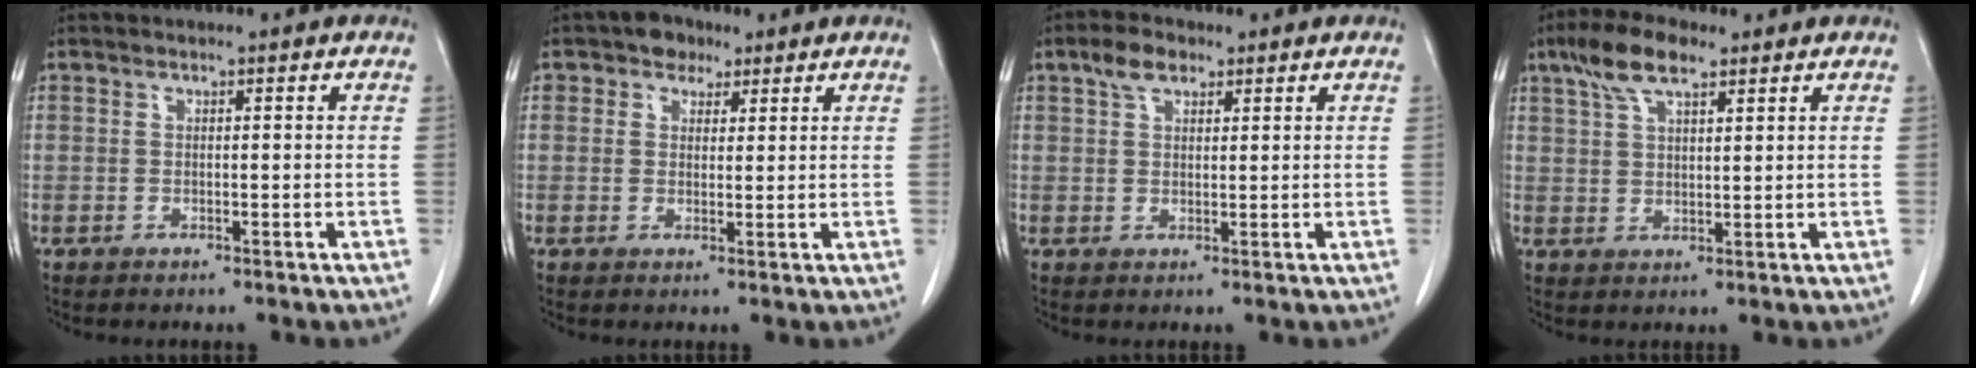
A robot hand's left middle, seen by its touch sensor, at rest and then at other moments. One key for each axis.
{"total": 3.4, "fx": 2.1, "fy": 2.4, "fz": 1.2, "tx": -0.021, "ty": 0.010, "tz": 0.034}
{"total": 3.6, "fx": 2.3, "fy": 1.9, "fz": 2.1, "tx": -0.043, "ty": 0.010, "tz": 0.045}
{"total": 7.3, "fx": 4.8, "fy": 2.2, "fz": 5.1, "tx": -0.107, "ty": 0.018, "tz": 0.092}